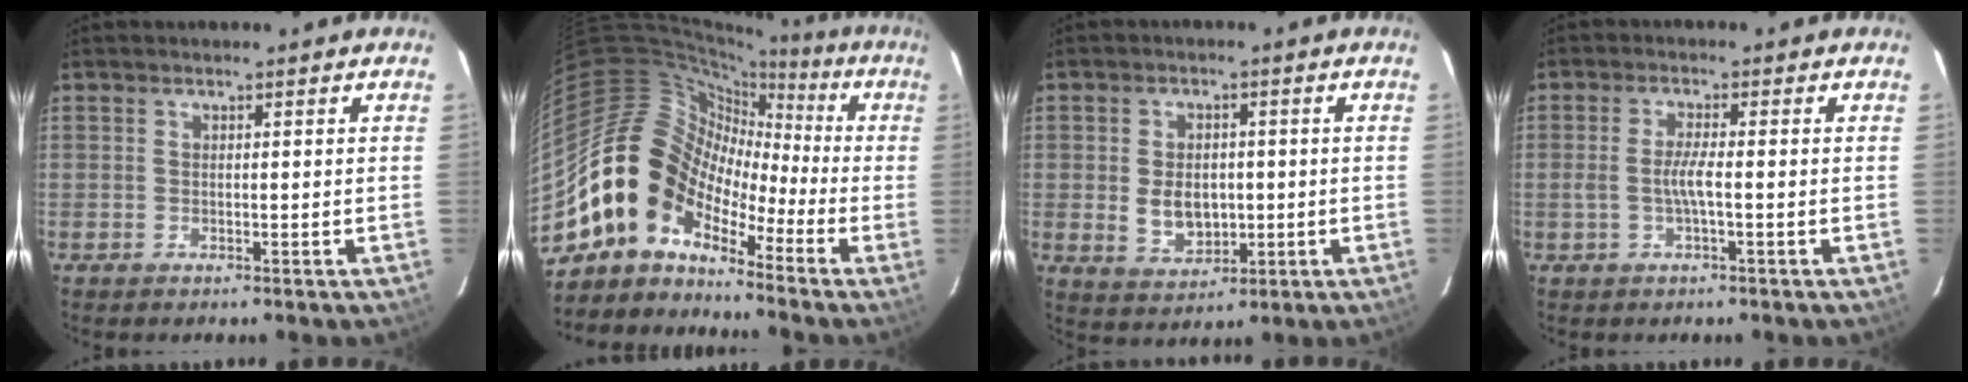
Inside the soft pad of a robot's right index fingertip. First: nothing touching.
{"total": 12.6, "force": [-8.2, 8.6, 4.1], "torque": [-0.076, 0.034, -0.175]}
{"total": 7.1, "force": [-0.5, 5.0, 4.9], "torque": [-0.095, -0.002, 0.003]}
{"total": 3.5, "force": [-0.8, 0.0, 3.4], "torque": [-0.067, 0.000, -0.013]}